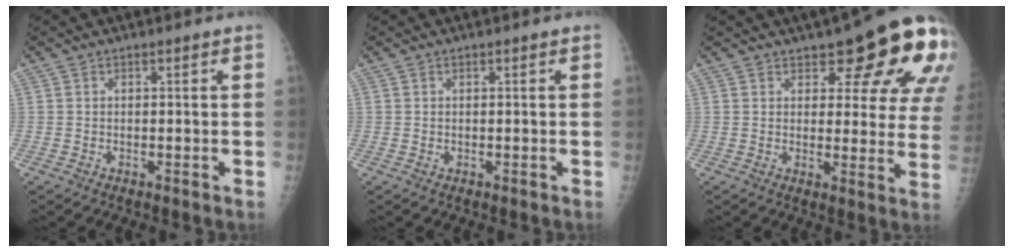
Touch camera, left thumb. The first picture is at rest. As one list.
[{"total": 0.0}, {"total": 16.8, "force": [9.3, 6.3, 12.4], "torque": [-0.118, -0.041, 0.109]}]